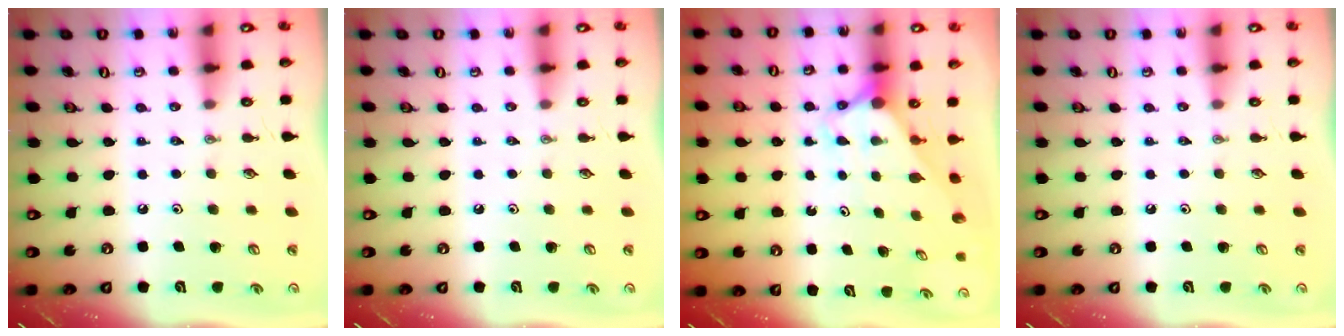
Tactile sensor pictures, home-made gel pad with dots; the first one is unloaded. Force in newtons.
{"total": 0.0}
{"total": 2.7, "press": 2.7, "slide": 0.0}
{"total": 0.0}